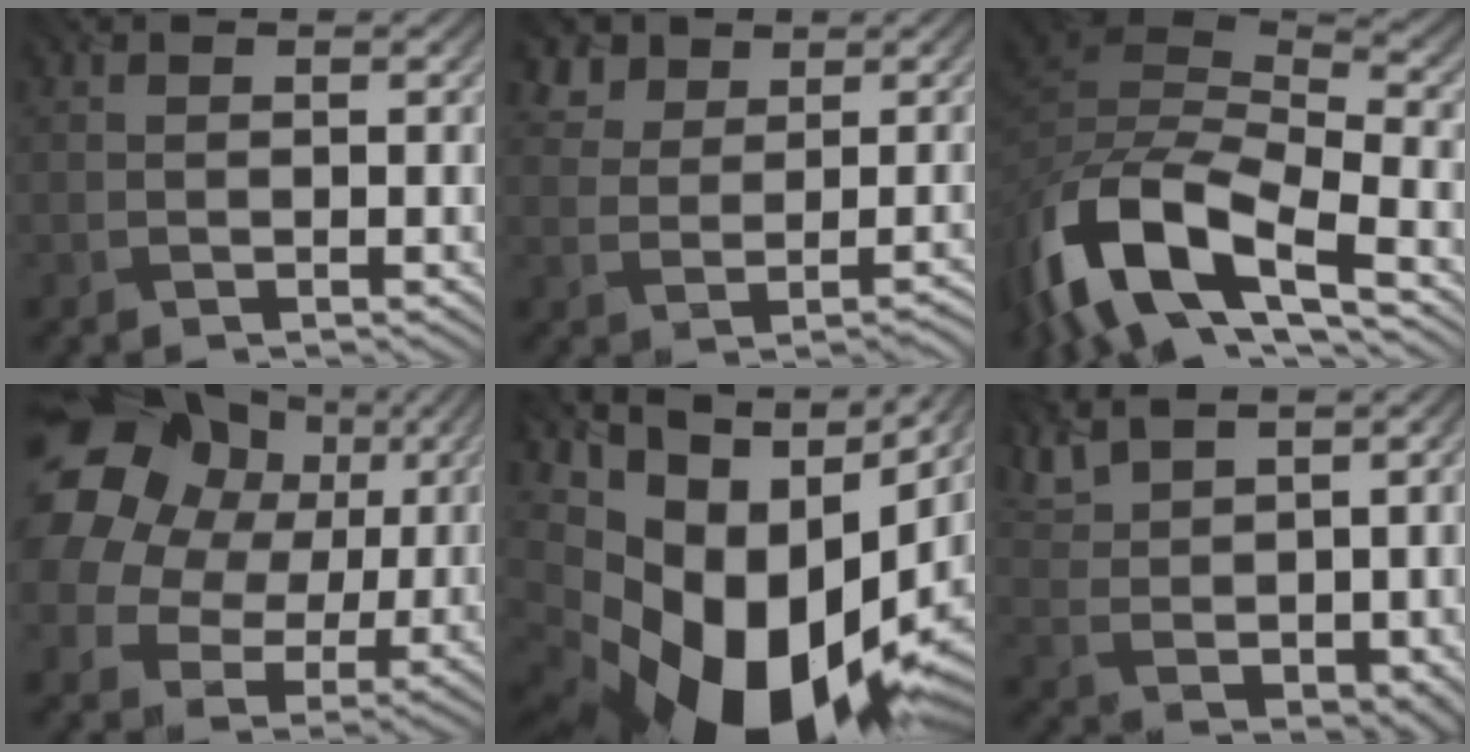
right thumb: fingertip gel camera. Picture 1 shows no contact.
{"total": 3.6, "force": [2.4, 2.4, 1.3], "torque": [-0.025, 0.004, 0.043]}
{"total": 15.2, "force": [-8.1, 5.8, 11.5], "torque": [-0.275, -0.026, -0.138]}
{"total": 21.3, "force": [7.3, 17.0, 10.5], "torque": [-0.275, 0.036, 0.133]}
{"total": 19.4, "force": [0.0, 13.4, 14.0], "torque": [-0.256, -0.041, 0.037]}
{"total": 9.3, "force": [6.2, 4.2, 5.4], "torque": [-0.145, 0.006, 0.133]}